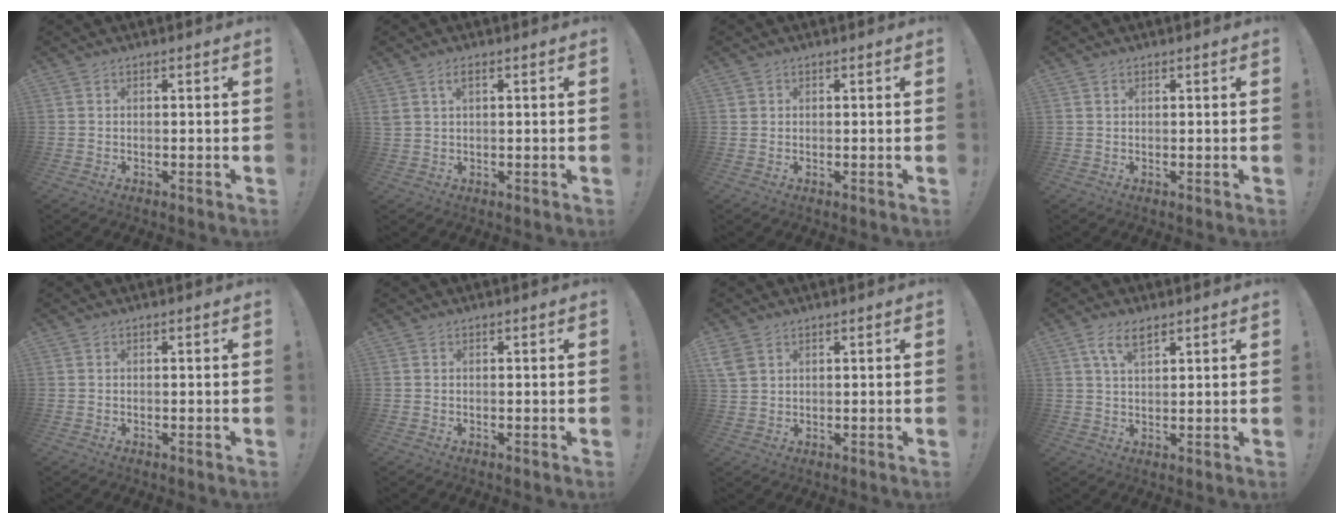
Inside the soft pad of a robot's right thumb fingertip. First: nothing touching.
{"total": 3.1, "force": [1.3, 1.6, 2.4], "torque": [-0.047, 0.003, 0.024]}
{"total": 0.8, "force": [0.4, 0.7, 0.0], "torque": [-0.008, 0.003, 0.009]}
{"total": 0.7, "force": [0.5, 0.5, 0.2], "torque": [-0.001, -0.002, 0.009]}
{"total": 0.0}
{"total": 0.0}
{"total": 4.4, "force": [2.4, 2.8, 2.4], "torque": [-0.055, -0.005, 0.049]}
{"total": 6.3, "force": [3.5, 2.8, 4.3], "torque": [-0.082, -0.004, 0.066]}